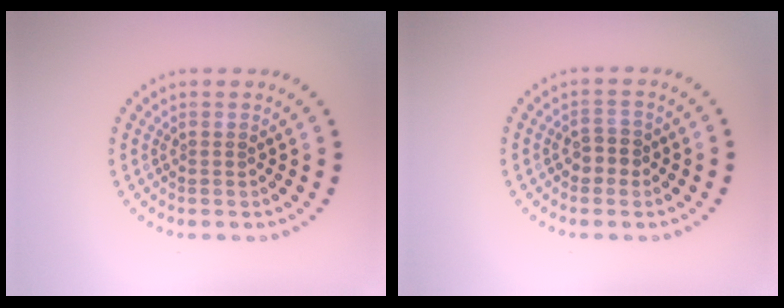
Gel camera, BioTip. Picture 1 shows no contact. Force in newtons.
{"total": 1.9, "press": 1.8, "slide": 0.5}